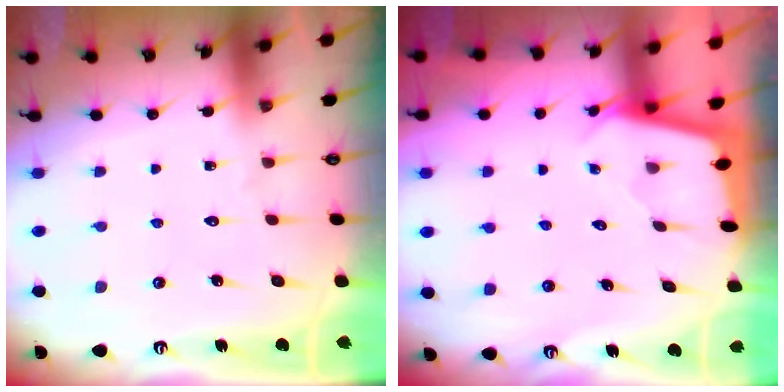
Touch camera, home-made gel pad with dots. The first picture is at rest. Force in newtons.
{"total": 1.8, "press": 1.8, "slide": 0.2}